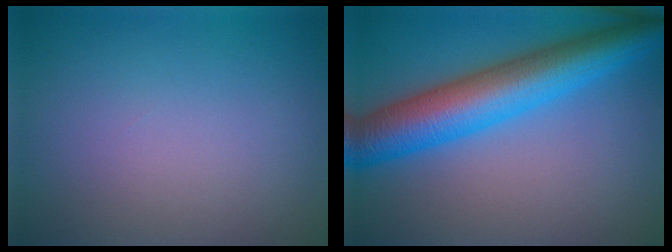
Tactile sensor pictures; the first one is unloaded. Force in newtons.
{"total": 8.5, "press": 8.5, "slide": 0.1}